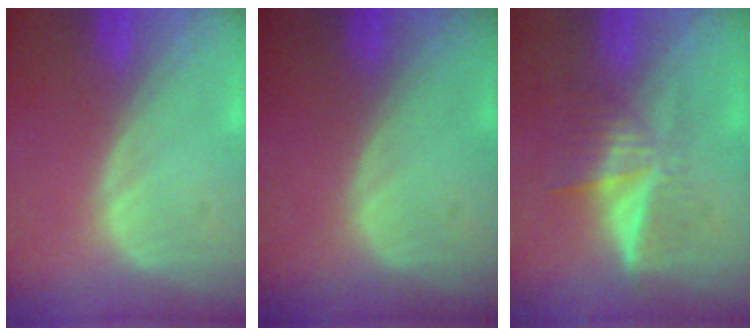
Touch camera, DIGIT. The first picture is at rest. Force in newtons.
{"total": 0.0}
{"total": 6.3, "press": 5.3, "slide": 3.4}